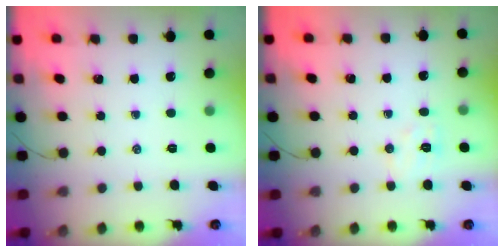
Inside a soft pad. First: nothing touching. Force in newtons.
{"total": 6.4, "press": 6.3, "slide": 1.0}